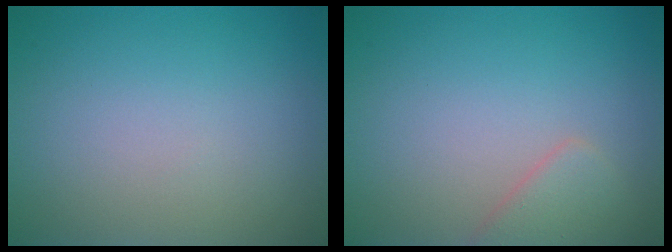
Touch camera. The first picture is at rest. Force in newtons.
{"total": 1.9, "press": 1.9, "slide": 0.2}